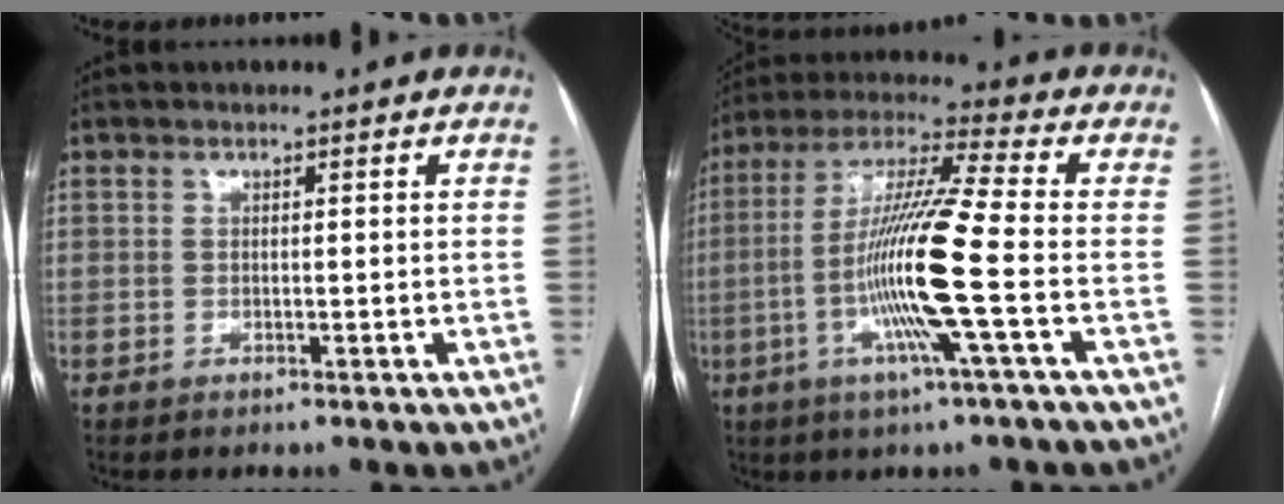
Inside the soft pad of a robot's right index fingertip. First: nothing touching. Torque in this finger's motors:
{"motor_torque": [2.14, 0.00, 1.05, 0.21]}